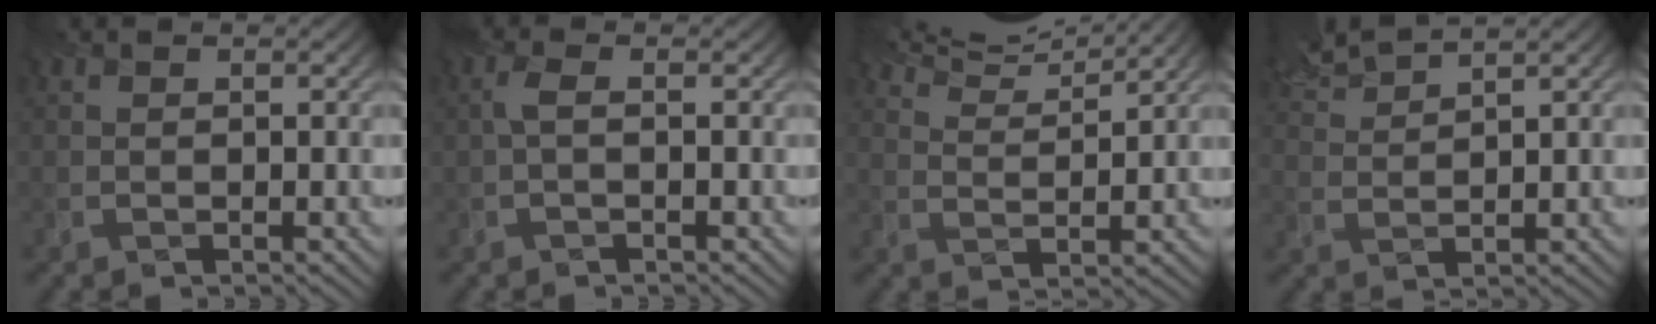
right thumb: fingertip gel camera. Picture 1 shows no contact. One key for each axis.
{"total": 1.5, "fx": 0.0, "fy": 0.4, "fz": 1.5, "tx": -0.035, "ty": 0.007, "tz": -0.003}
{"total": 8.0, "fx": 7.2, "fy": 1.0, "fz": 3.4, "tx": -0.080, "ty": 0.012, "tz": 0.121}
{"total": 4.8, "fx": 4.2, "fy": 0.6, "fz": 2.2, "tx": -0.052, "ty": 0.019, "tz": 0.084}